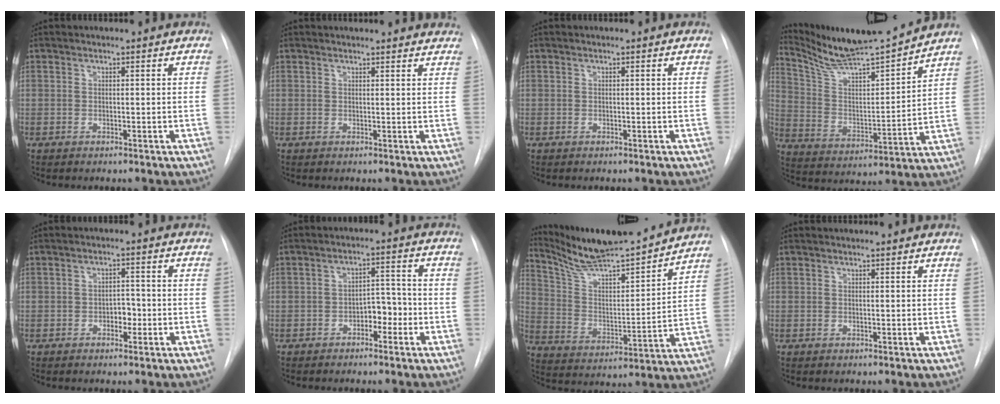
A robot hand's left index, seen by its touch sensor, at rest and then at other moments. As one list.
[{"total": 10.3, "force": [9.8, 1.6, 2.5], "torque": [-0.014, 0.010, 0.095]}, {"total": 0.0}, {"total": 15.0, "force": [14.3, -1.1, 4.5], "torque": [-0.089, -0.018, 0.247]}, {"total": 2.3, "force": [-0.8, 1.4, 1.6], "torque": [-0.019, 0.007, -0.011]}, {"total": 4.0, "force": [-2.0, 2.1, 2.8], "torque": [-0.037, 0.016, -0.032]}, {"total": 17.9, "force": [16.8, 0.3, 6.3], "torque": [-0.112, -0.015, 0.275]}, {"total": 2.7, "force": [2.6, 0.1, 0.7], "torque": [-0.009, 0.016, 0.030]}]